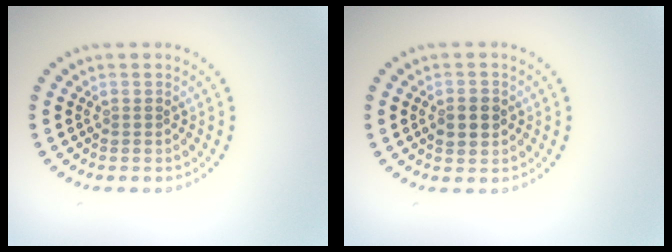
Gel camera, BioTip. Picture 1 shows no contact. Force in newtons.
{"total": 2.2, "press": 2.2, "slide": 0.1}